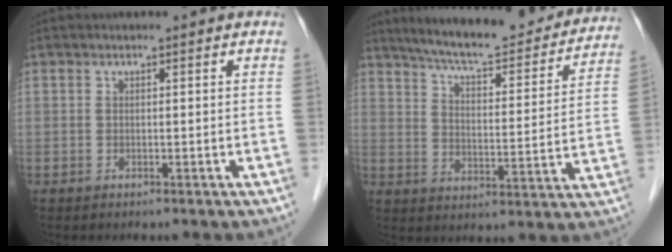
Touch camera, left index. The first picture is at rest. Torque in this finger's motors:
{"motor_torque": [-0.18, -0.72, 0.34, 0.09]}